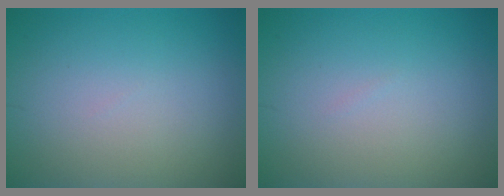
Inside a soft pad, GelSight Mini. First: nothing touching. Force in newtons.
{"total": 0.0}